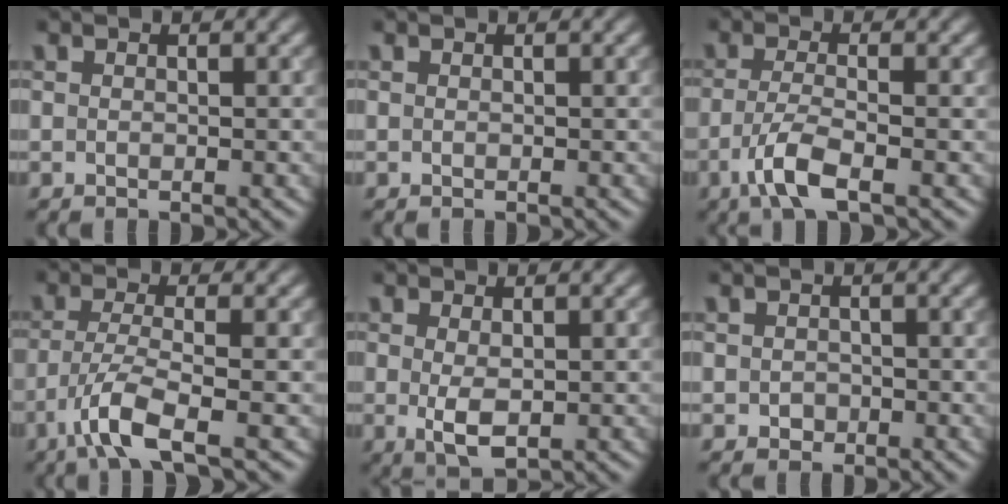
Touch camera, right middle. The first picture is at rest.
{"total": 0.0}
{"total": 3.7, "force": [-1.8, 0.9, 3.1], "torque": [-0.066, -0.003, -0.043]}
{"total": 4.5, "force": [-2.5, 0.8, 3.7], "torque": [-0.072, -0.004, -0.056]}
{"total": 2.7, "force": [-0.1, 1.1, 2.4], "torque": [-0.047, -0.006, 0.001]}
{"total": 0.9, "force": [-0.3, 0.8, 0.3], "torque": [-0.001, -0.003, -0.006]}